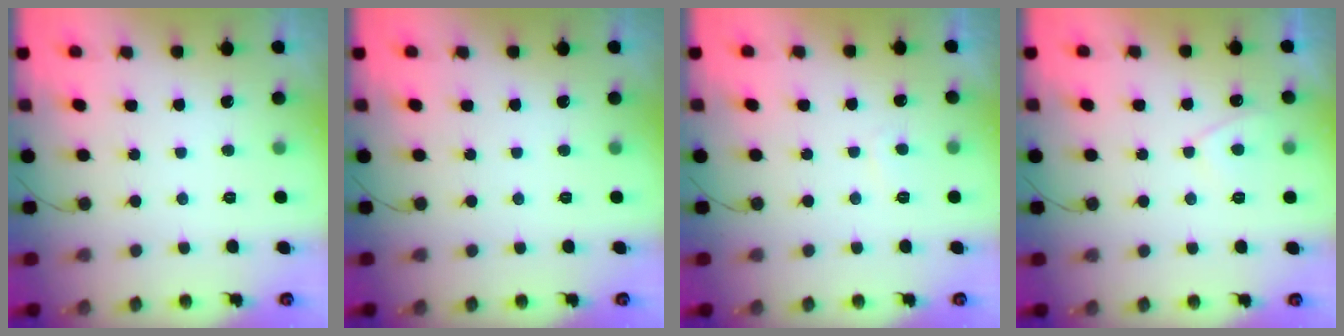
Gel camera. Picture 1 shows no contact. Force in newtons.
{"total": 0.0}
{"total": 0.8, "press": 0.7, "slide": 0.5}
{"total": 2.9, "press": 2.9, "slide": 0.5}